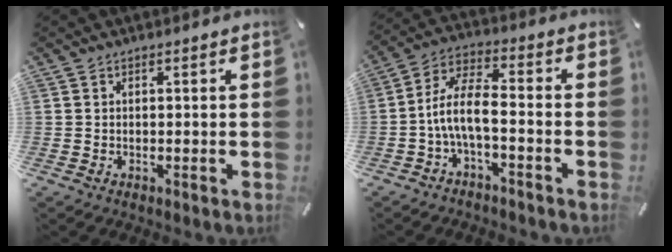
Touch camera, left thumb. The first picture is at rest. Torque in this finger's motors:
{"motor_torque": [-0.25, 0.77, 0.45, -0.18, 0.34]}